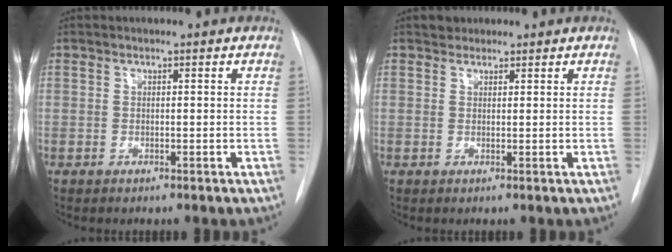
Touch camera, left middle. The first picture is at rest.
{"total": 1.2, "force": [1.0, 0.7, -0.1], "torque": [0.005, 0.002, 0.012]}